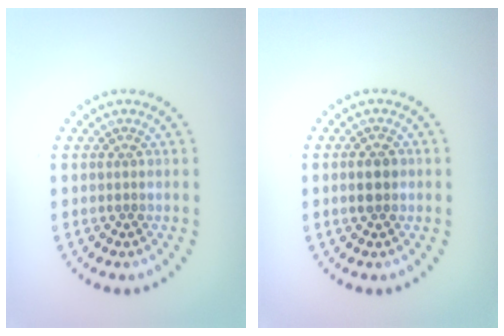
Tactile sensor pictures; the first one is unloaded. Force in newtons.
{"total": 2.3, "press": 2.3, "slide": 0.0}